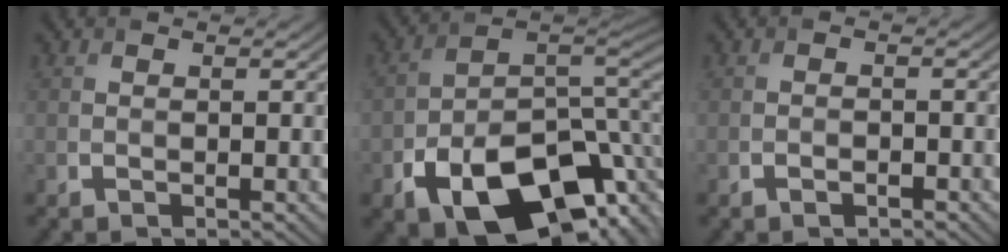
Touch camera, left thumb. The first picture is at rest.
{"total": 16.4, "force": [-7.4, 10.0, 10.6], "torque": [-0.160, -0.041, -0.097]}
{"total": 1.0, "force": [-0.8, 0.4, 0.4], "torque": [-0.006, -0.001, -0.015]}